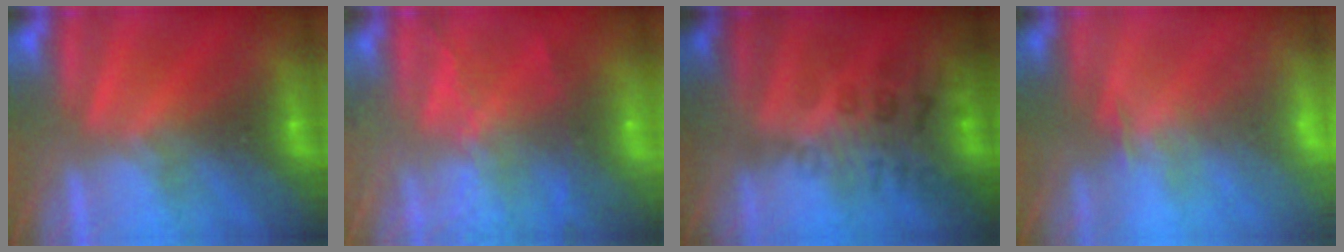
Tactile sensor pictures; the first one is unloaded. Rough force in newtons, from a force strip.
{"total": 9.3}
{"total": 2.9}
{"total": 7.6}